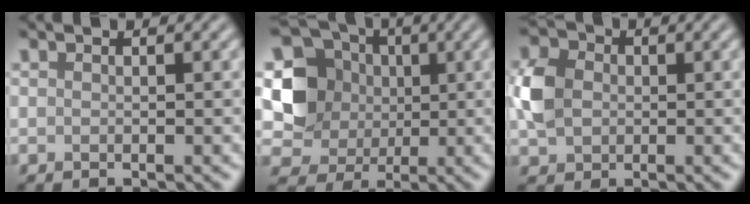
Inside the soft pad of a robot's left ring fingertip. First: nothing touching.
{"total": 7.1, "force": [0.9, 6.4, 3.0], "torque": [-0.057, -0.002, 0.008]}
{"total": 4.4, "force": [0.1, 3.6, 2.5], "torque": [-0.058, 0.006, -0.003]}